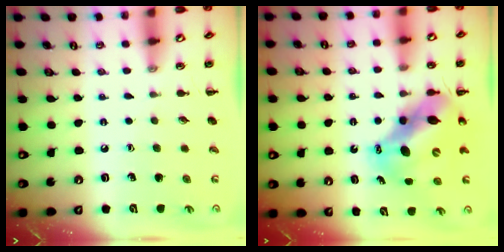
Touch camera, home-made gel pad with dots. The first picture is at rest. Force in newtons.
{"total": 13.1, "press": 12.7, "slide": 3.3}